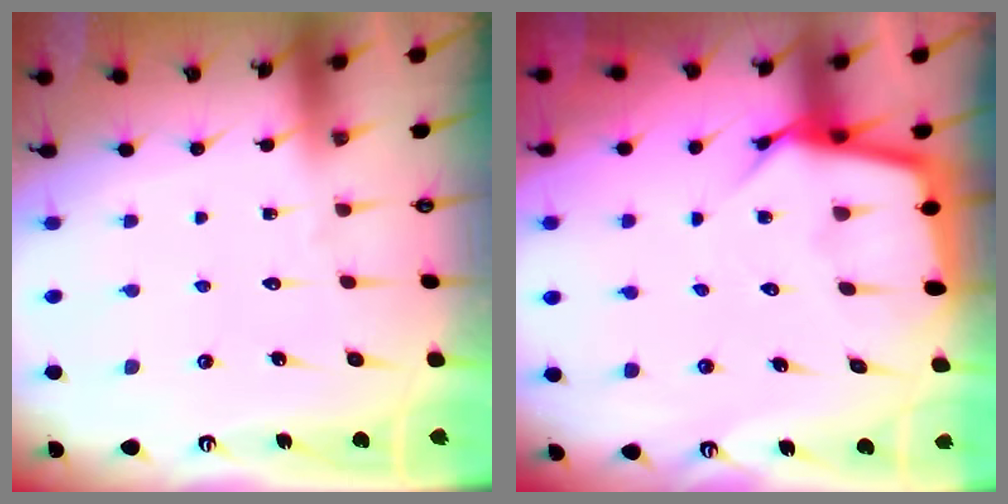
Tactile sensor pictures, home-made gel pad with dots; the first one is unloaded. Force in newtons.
{"total": 6.4, "press": 6.4, "slide": 0.6}